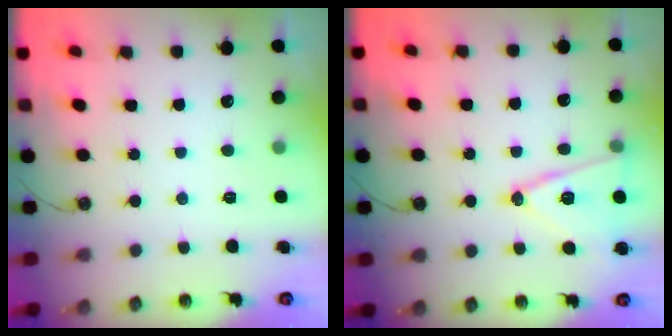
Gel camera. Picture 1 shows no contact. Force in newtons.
{"total": 13.7, "press": 13.3, "slide": 3.5}